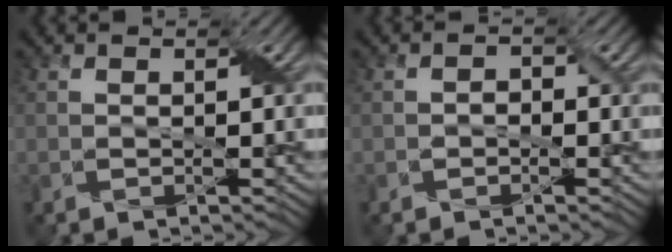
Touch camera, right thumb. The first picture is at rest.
{"total": 1.1, "force": [-0.5, 0.8, 0.5], "torque": [-0.009, 0.002, -0.013]}